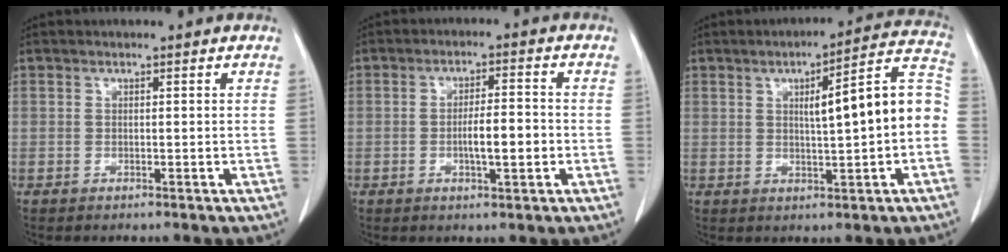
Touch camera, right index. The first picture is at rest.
{"total": 5.3, "force": [-1.1, 1.0, 5.1], "torque": [-0.091, 0.004, -0.014]}
{"total": 12.1, "force": [0.1, 1.3, 12.0], "torque": [-0.158, 0.032, 0.002]}